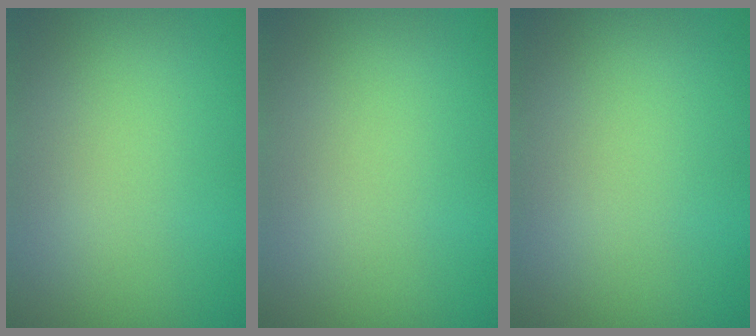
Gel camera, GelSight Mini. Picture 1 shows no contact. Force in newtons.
{"total": 0.0}
{"total": 0.0}